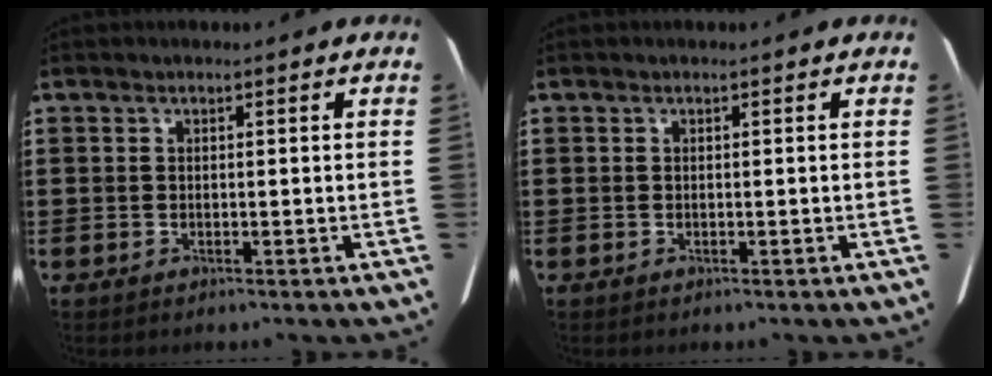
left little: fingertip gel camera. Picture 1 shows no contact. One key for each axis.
{"total": 0.0}